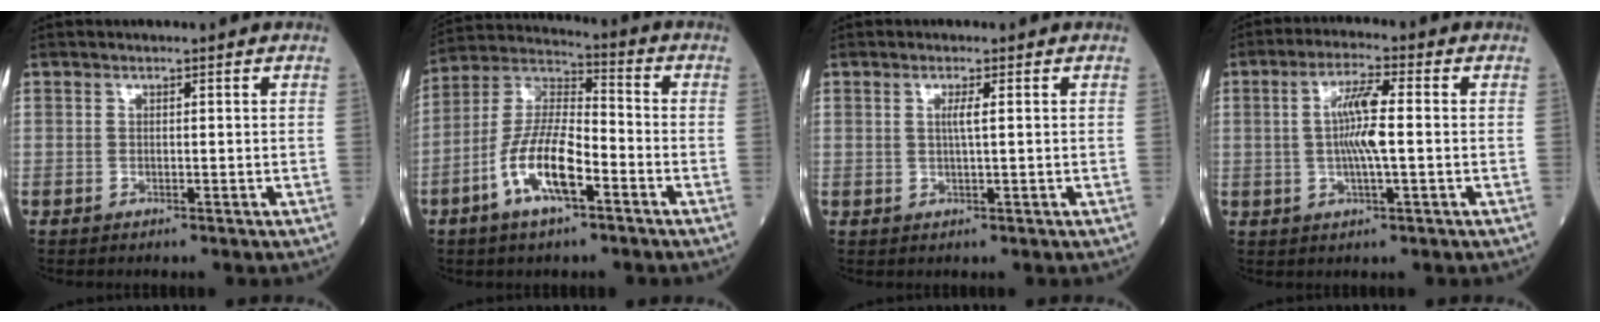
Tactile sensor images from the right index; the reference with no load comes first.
{"total": 12.0, "force": [-5.0, 3.5, 10.3], "torque": [-0.216, 0.005, -0.097]}
{"total": 1.7, "force": [0.4, -0.2, 1.6], "torque": [-0.033, 0.000, 0.005]}
{"total": 7.0, "force": [0.1, 0.6, 7.0], "torque": [-0.136, 0.003, -0.003]}